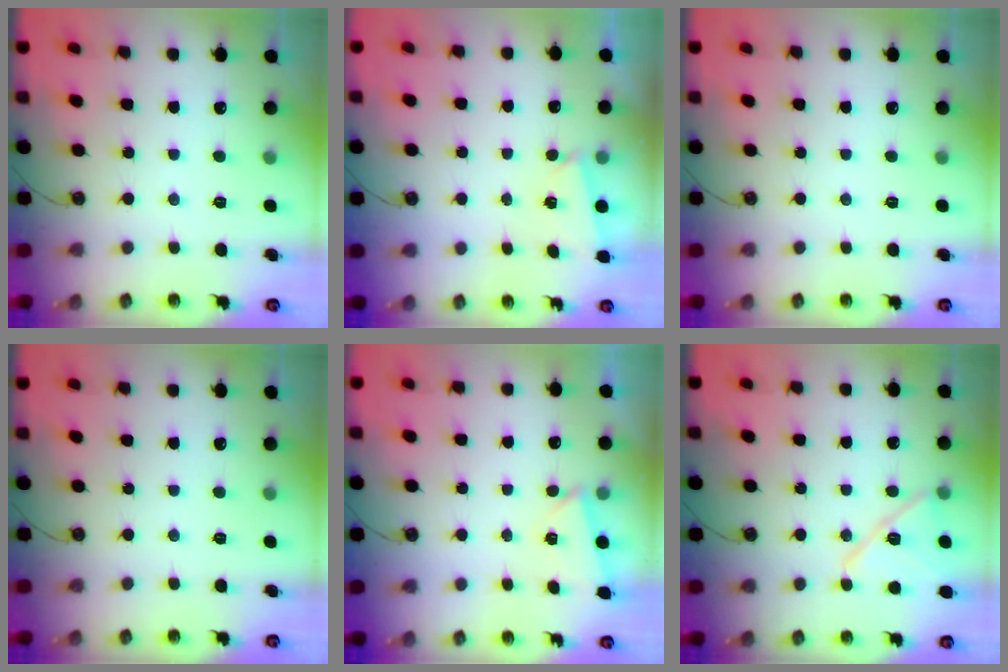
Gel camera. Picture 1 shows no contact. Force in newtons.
{"total": 1.2, "press": 1.1, "slide": 0.5}
{"total": 0.0}
{"total": 0.0}
{"total": 3.1, "press": 2.8, "slide": 1.4}
{"total": 13.1, "press": 13.1, "slide": 0.7}